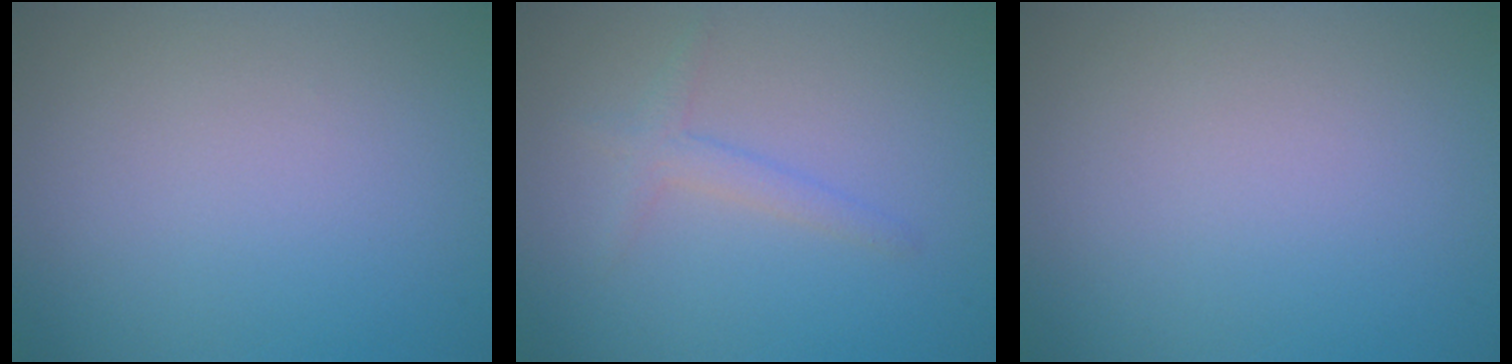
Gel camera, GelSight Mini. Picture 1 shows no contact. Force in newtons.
{"total": 1.6, "press": 1.6, "slide": 0.1}
{"total": 0.0}